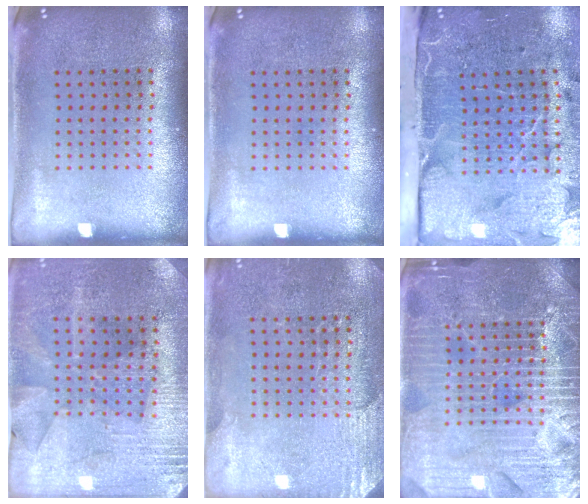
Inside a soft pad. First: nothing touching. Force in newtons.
{"total": 0.0}
{"total": 5.1, "press": 4.0, "slide": 3.1}
{"total": 2.8, "press": 2.7, "slide": 0.7}
{"total": 2.8, "press": 2.6, "slide": 1.0}
{"total": 7.2, "press": 7.1, "slide": 1.0}